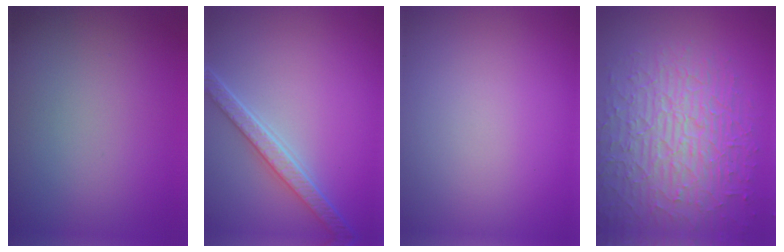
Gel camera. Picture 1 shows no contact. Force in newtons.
{"total": 4.1, "press": 3.4, "slide": 2.2}
{"total": 0.0}
{"total": 8.8, "press": 6.2, "slide": 6.2}